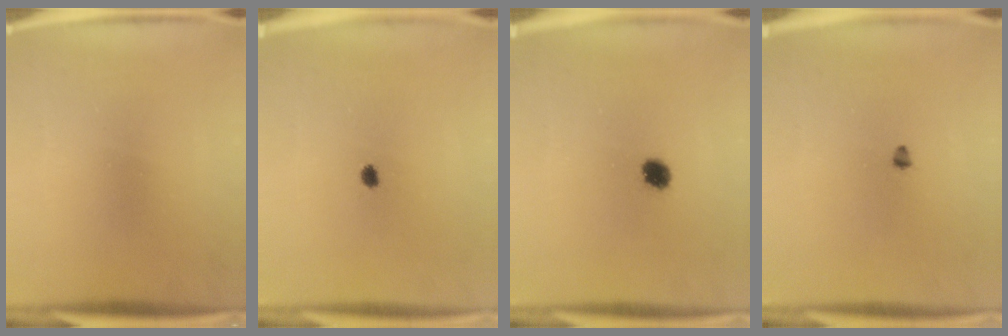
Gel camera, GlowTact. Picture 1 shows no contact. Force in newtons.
{"total": 1.5}
{"total": 3.4}
{"total": 1.1}